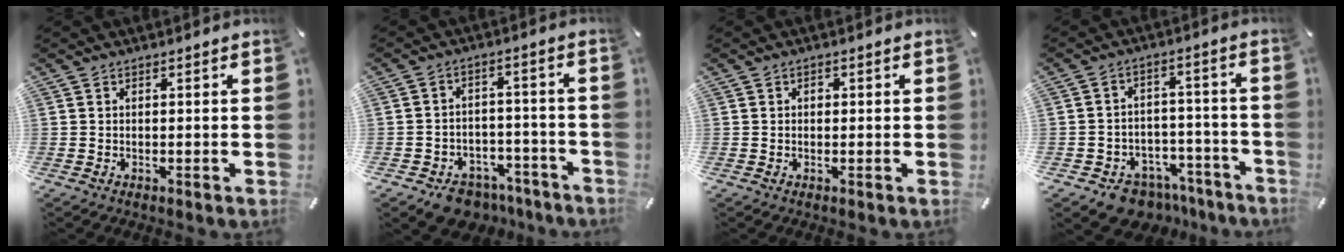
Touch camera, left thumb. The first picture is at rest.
{"total": 7.7, "force": [-5.8, 4.7, 1.7], "torque": [-0.018, 0.049, -0.101]}
{"total": 0.9, "force": [0.1, 0.8, 0.5], "torque": [-0.001, 0.001, 0.000]}
{"total": 7.4, "force": [-5.4, 4.9, 1.3], "torque": [-0.010, 0.040, -0.092]}